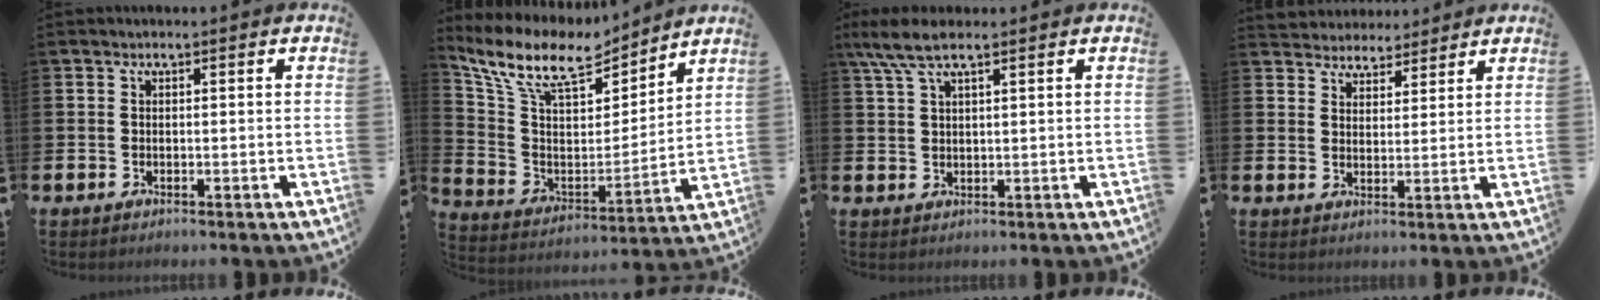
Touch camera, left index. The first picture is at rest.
{"total": 11.0, "force": [9.3, 3.8, 4.4], "torque": [-0.137, -0.051, 0.164]}
{"total": 5.3, "force": [3.8, 1.3, 3.6], "torque": [-0.082, -0.004, 0.068]}
{"total": 4.1, "force": [3.9, 1.1, -0.6], "torque": [-0.012, -0.019, 0.072]}